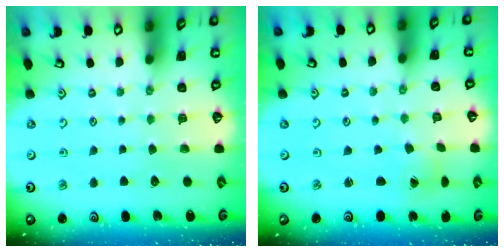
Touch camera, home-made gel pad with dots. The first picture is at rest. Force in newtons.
{"total": 0.7, "press": 0.7, "slide": 0.1}